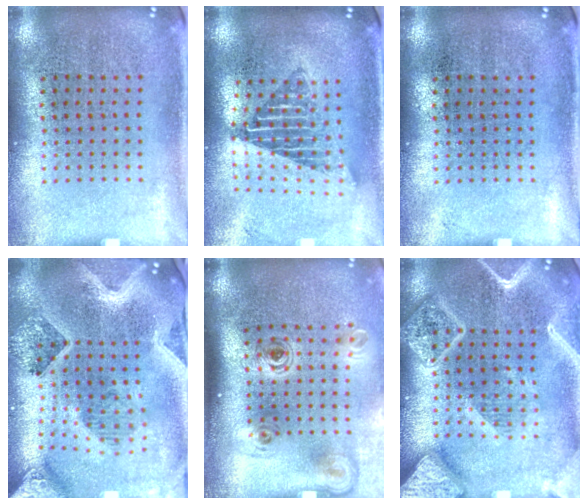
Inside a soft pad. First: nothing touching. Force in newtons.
{"total": 1.7, "press": 1.4, "slide": 1.0}
{"total": 0.0}
{"total": 4.1, "press": 3.2, "slide": 2.6}
{"total": 2.2, "press": 1.5, "slide": 1.7}
{"total": 4.0, "press": 4.0, "slide": 0.4}